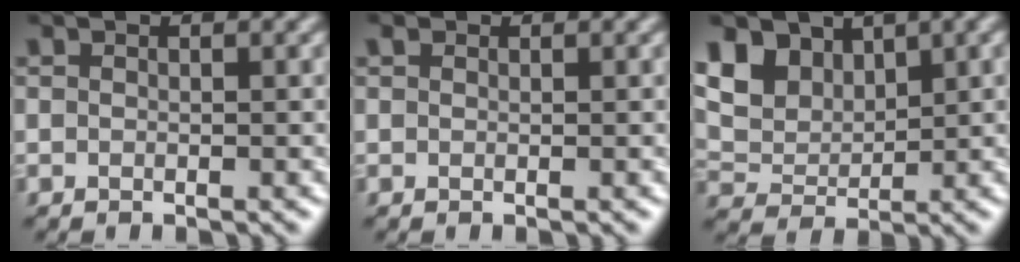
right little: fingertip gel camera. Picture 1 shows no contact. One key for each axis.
{"total": 0.5, "fx": 0.4, "fy": 0.3, "fz": 0.1, "tx": -0.001, "ty": 0.003, "tz": 0.008}
{"total": 6.0, "fx": 3.3, "fy": 3.7, "fz": 3.4, "tx": -0.075, "ty": 0.001, "tz": 0.057}